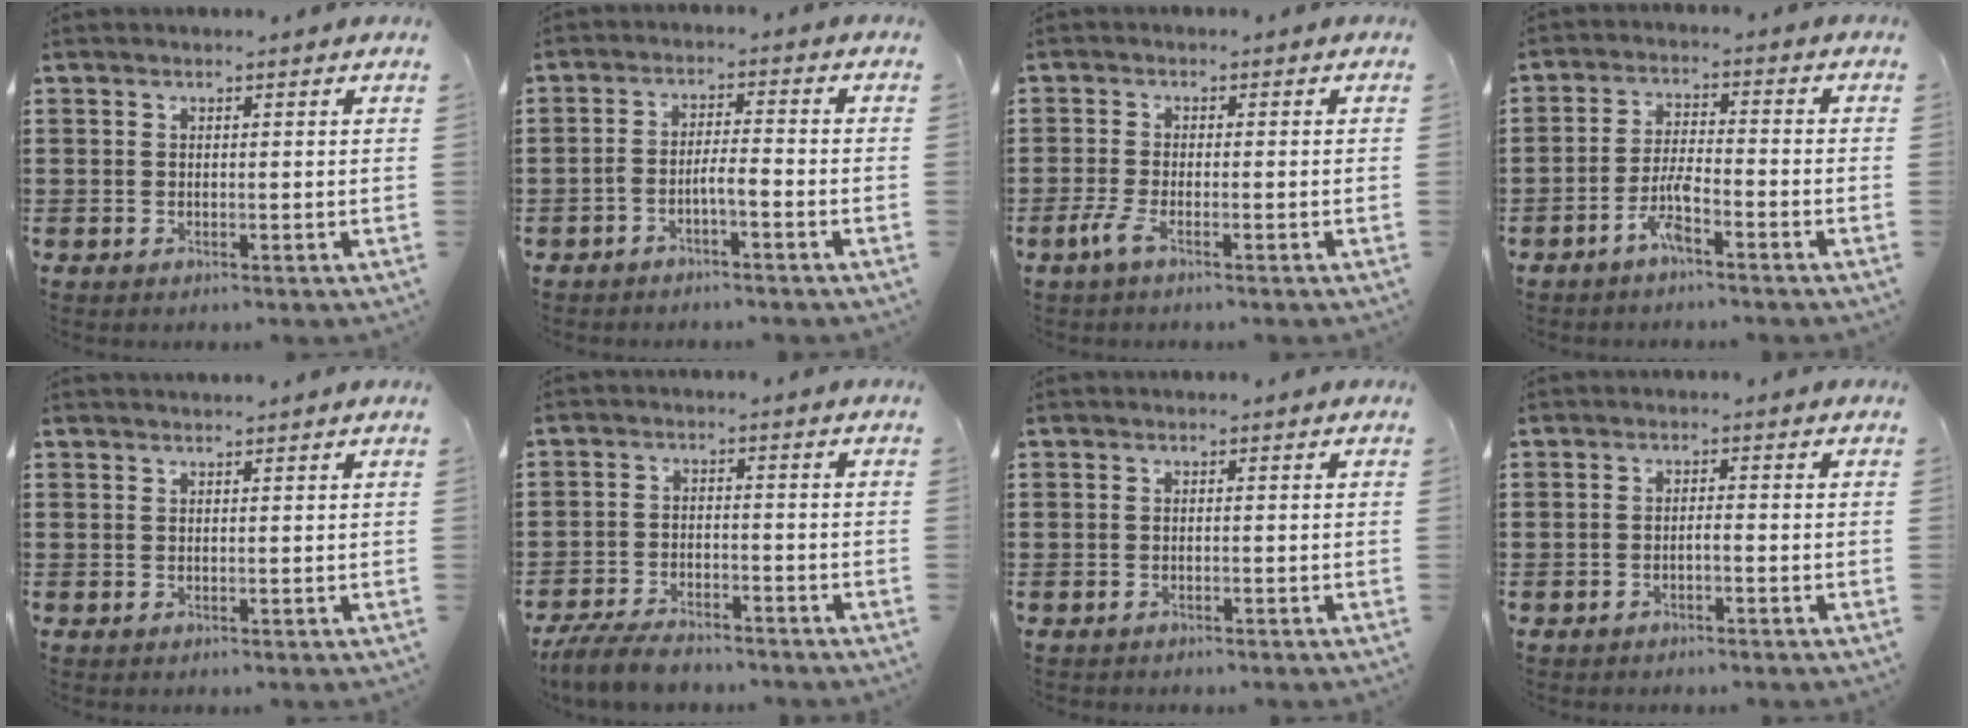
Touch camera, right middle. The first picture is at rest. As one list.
[{"total": 2.7, "force": [-2.1, 0.2, 1.7], "torque": [-0.035, 0.006, -0.041]}, {"total": 2.6, "force": [-1.6, 0.5, 2.0], "torque": [-0.054, -0.005, -0.036]}, {"total": 4.7, "force": [-3.1, 0.8, 3.5], "torque": [-0.080, 0.003, -0.063]}, {"total": 0.6, "force": [0.6, 0.0, 0.0], "torque": [-0.002, 0.000, 0.011]}, {"total": 5.6, "force": [-5.2, 1.4, 1.5], "torque": [-0.041, 0.005, -0.107]}, {"total": 0.8, "force": [-0.7, 0.3, 0.0], "torque": [0.000, 0.003, -0.017]}, {"total": 1.2, "force": [-0.9, 0.0, 0.7], "torque": [-0.015, -0.001, -0.017]}]